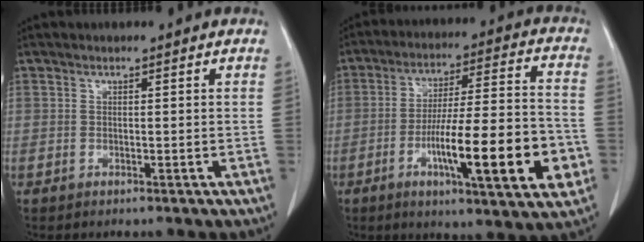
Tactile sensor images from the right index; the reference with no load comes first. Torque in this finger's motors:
{"motor_torque": [1.86, -0.27, 0.93, 0.21]}